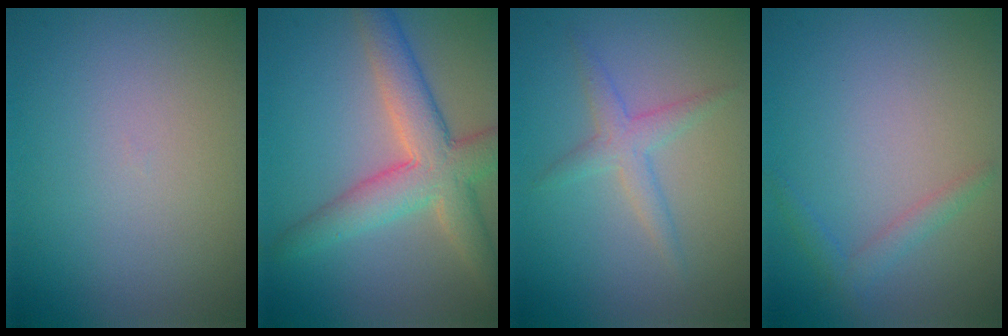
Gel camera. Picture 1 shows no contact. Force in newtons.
{"total": 6.1, "press": 6.1, "slide": 0.4}
{"total": 2.1, "press": 2.1, "slide": 0.1}
{"total": 1.4, "press": 1.4, "slide": 0.1}